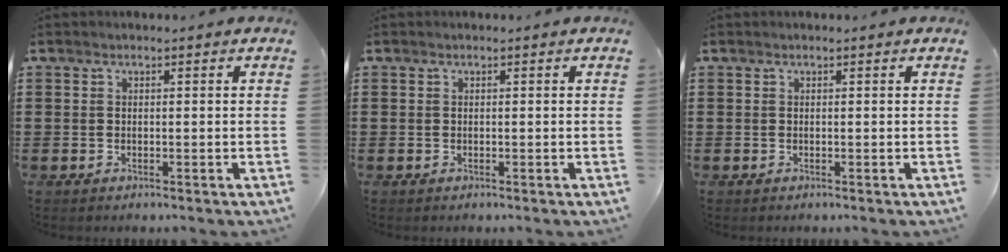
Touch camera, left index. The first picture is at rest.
{"total": 0.0}
{"total": 0.0}